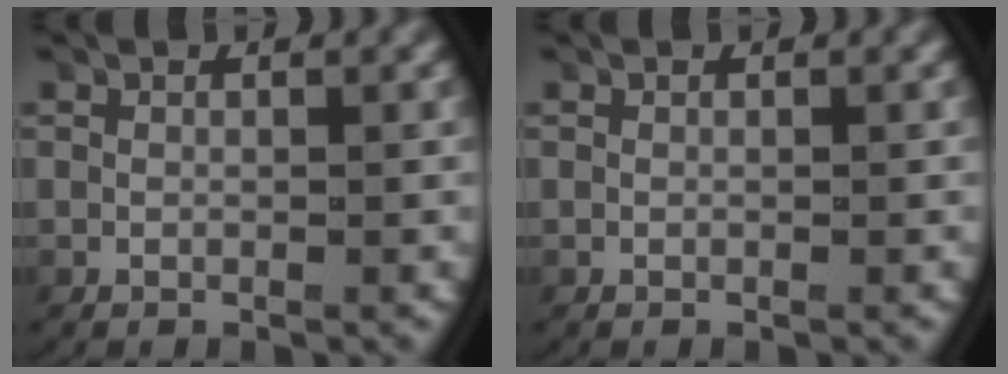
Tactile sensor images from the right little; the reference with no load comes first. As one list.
[{"total": 0.0}]